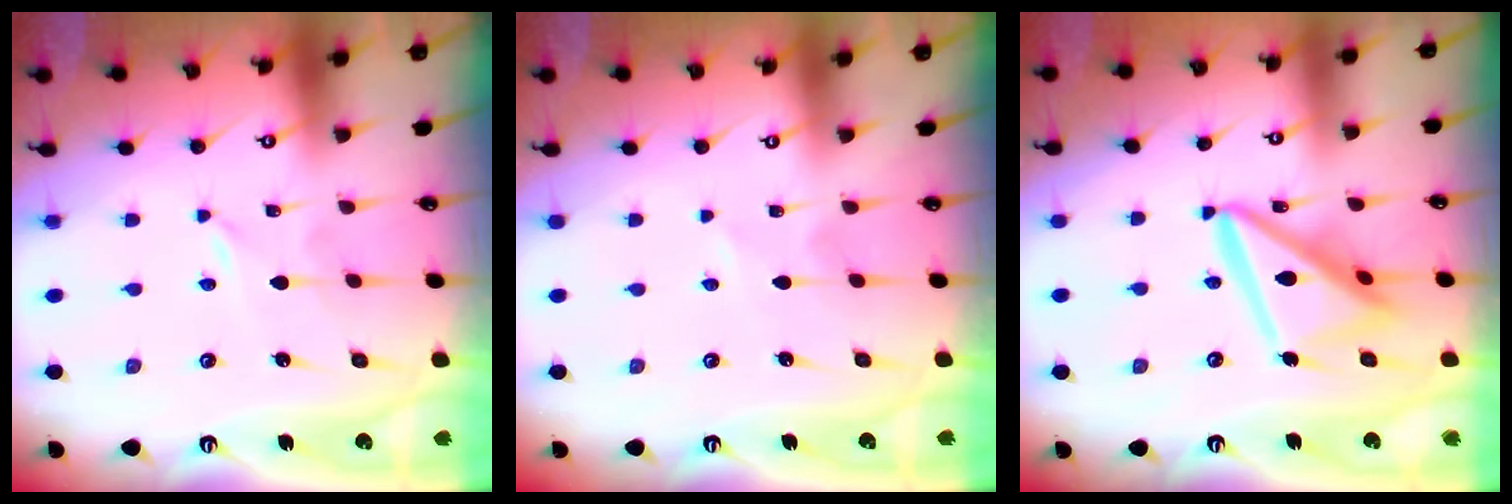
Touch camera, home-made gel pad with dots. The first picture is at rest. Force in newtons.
{"total": 0.8, "press": 0.8, "slide": 0.2}
{"total": 15.3, "press": 15.2, "slide": 1.6}